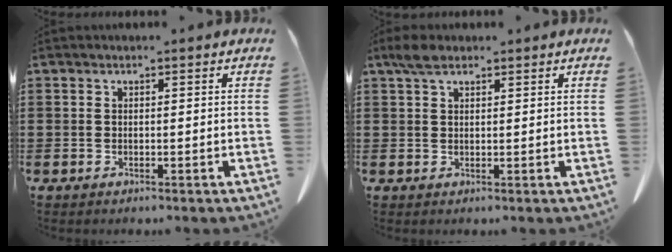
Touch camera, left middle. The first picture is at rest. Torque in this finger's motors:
{"motor_torque": [1.74, 0.40, 0.09, 0.12]}